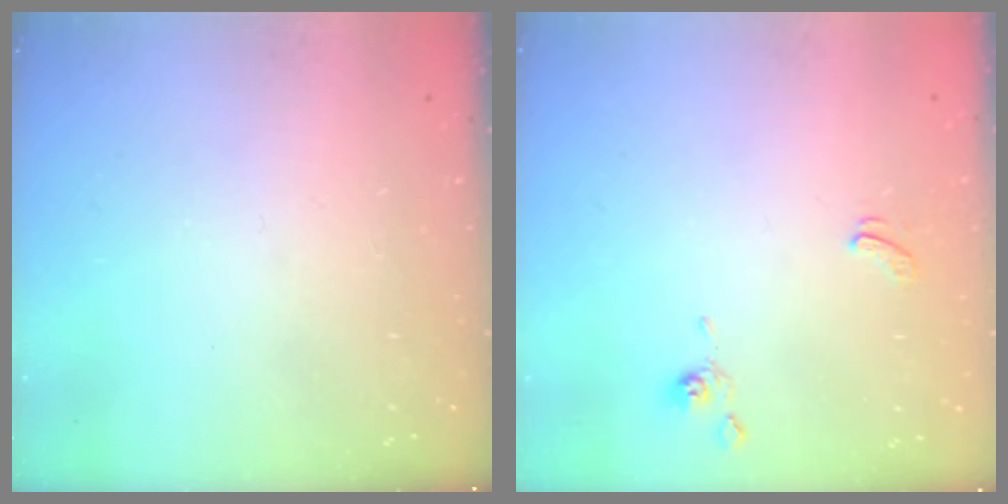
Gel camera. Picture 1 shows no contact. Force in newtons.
{"total": 1.7, "press": 1.6, "slide": 0.3}